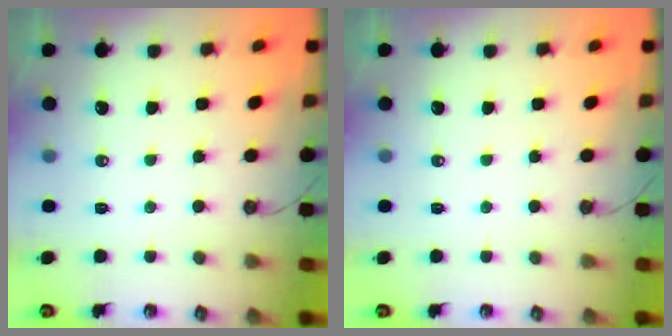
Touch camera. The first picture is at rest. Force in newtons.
{"total": 0.0}